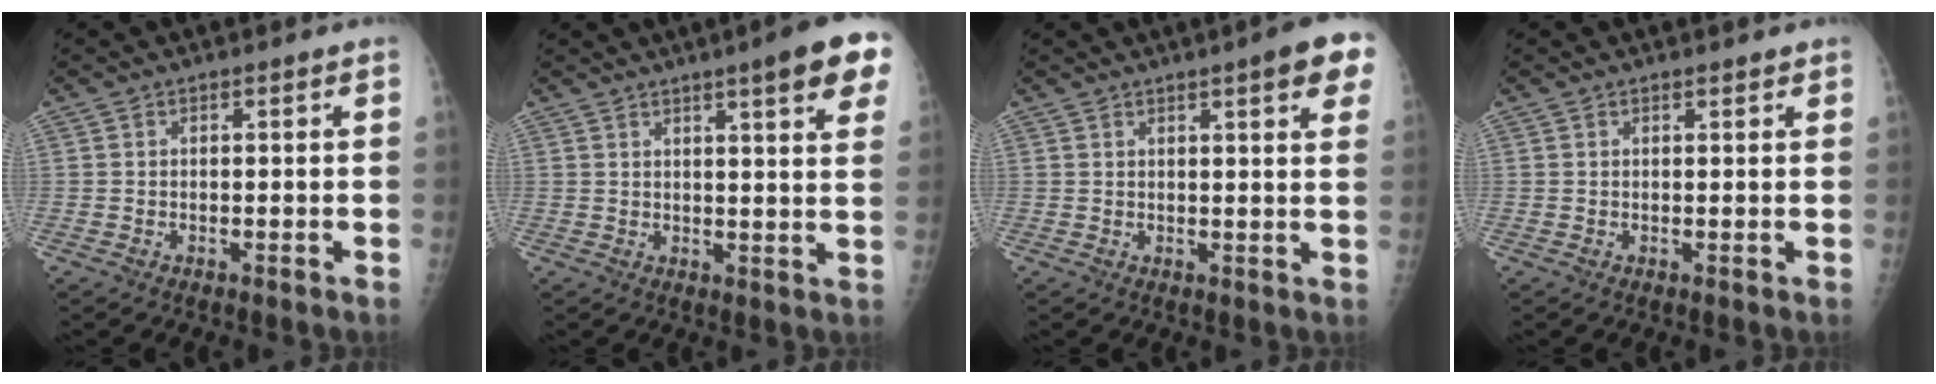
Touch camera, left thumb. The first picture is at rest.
{"total": 11.3, "force": [6.3, 1.5, 9.2], "torque": [-0.102, -0.022, 0.071]}
{"total": 8.5, "force": [4.4, 1.4, 7.1], "torque": [-0.071, -0.008, 0.049]}
{"total": 0.9, "force": [0.7, 0.2, 0.4], "torque": [-0.005, -0.004, 0.010]}